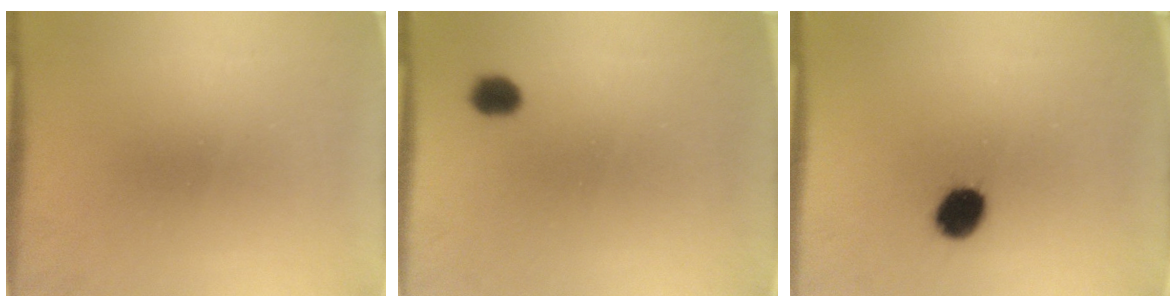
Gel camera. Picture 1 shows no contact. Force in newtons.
{"total": 2.7}
{"total": 7.2}